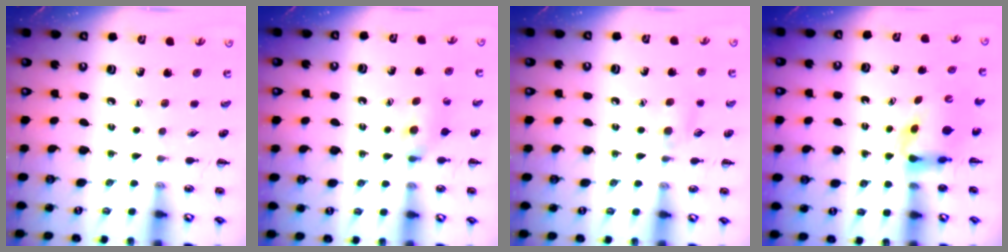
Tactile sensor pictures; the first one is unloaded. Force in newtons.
{"total": 6.1, "press": 5.8, "slide": 1.9}
{"total": 6.0, "press": 5.8, "slide": 1.8}
{"total": 4.1, "press": 3.9, "slide": 1.2}